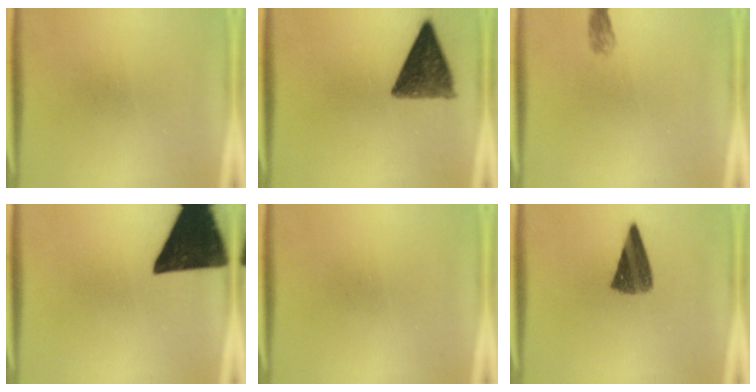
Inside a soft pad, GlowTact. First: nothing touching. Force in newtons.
{"total": 10.4}
{"total": 1.5}
{"total": 17.6}
{"total": 0.0}
{"total": 8.0}